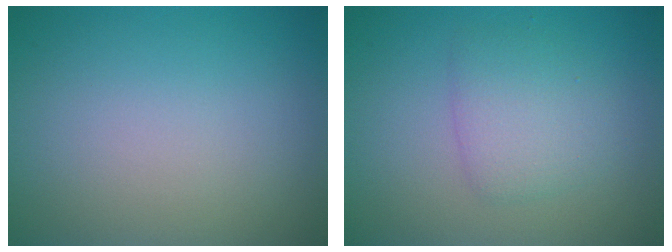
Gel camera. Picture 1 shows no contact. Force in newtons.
{"total": 2.9, "press": 2.9, "slide": 0.1}